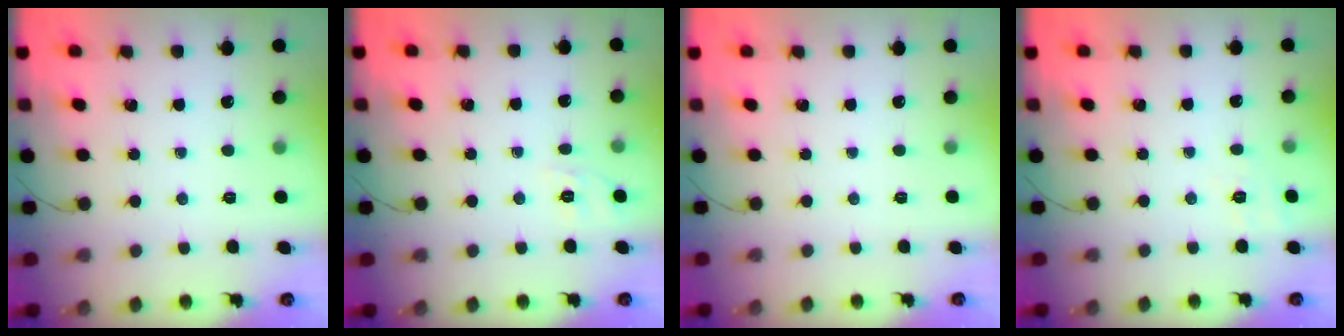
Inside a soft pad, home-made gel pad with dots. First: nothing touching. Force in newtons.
{"total": 1.7, "press": 0.0, "slide": 1.7}
{"total": 2.4, "press": 2.4, "slide": 0.5}
{"total": 7.4, "press": 7.1, "slide": 2.1}